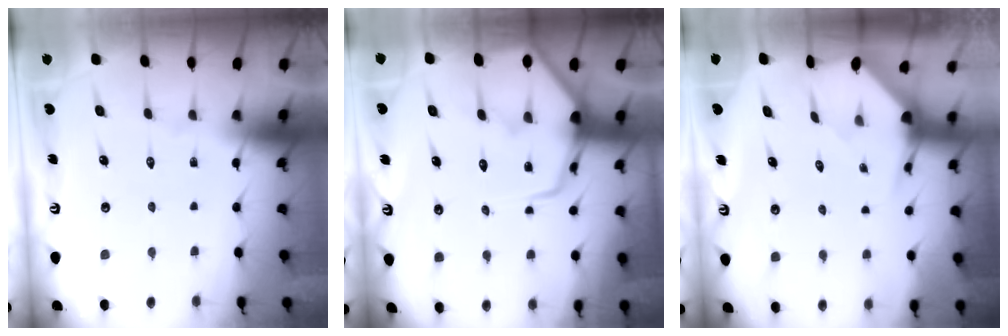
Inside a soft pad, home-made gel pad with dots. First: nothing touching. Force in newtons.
{"total": 11.9, "press": 11.8, "slide": 0.8}
{"total": 3.2, "press": 3.2, "slide": 0.3}